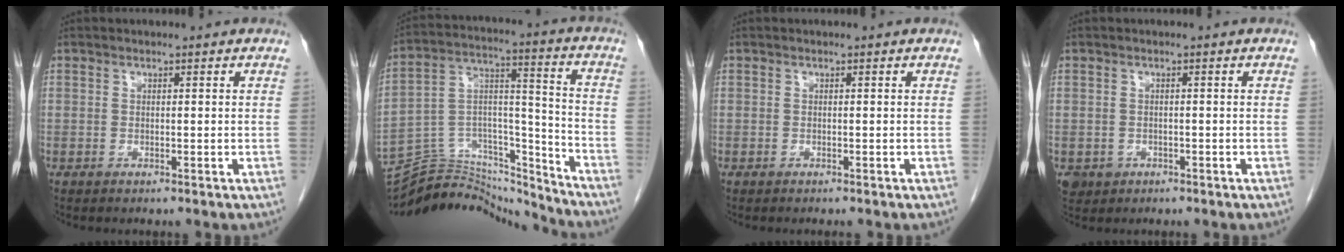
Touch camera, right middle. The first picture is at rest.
{"total": 19.6, "force": [-18.9, 3.9, 3.5], "torque": [-0.069, 0.048, -0.307]}
{"total": 0.6, "force": [-0.5, 0.1, 0.3], "torque": [-0.004, -0.001, -0.008]}
{"total": 2.8, "force": [-1.3, 2.5, 0.4], "torque": [-0.005, 0.003, -0.018]}